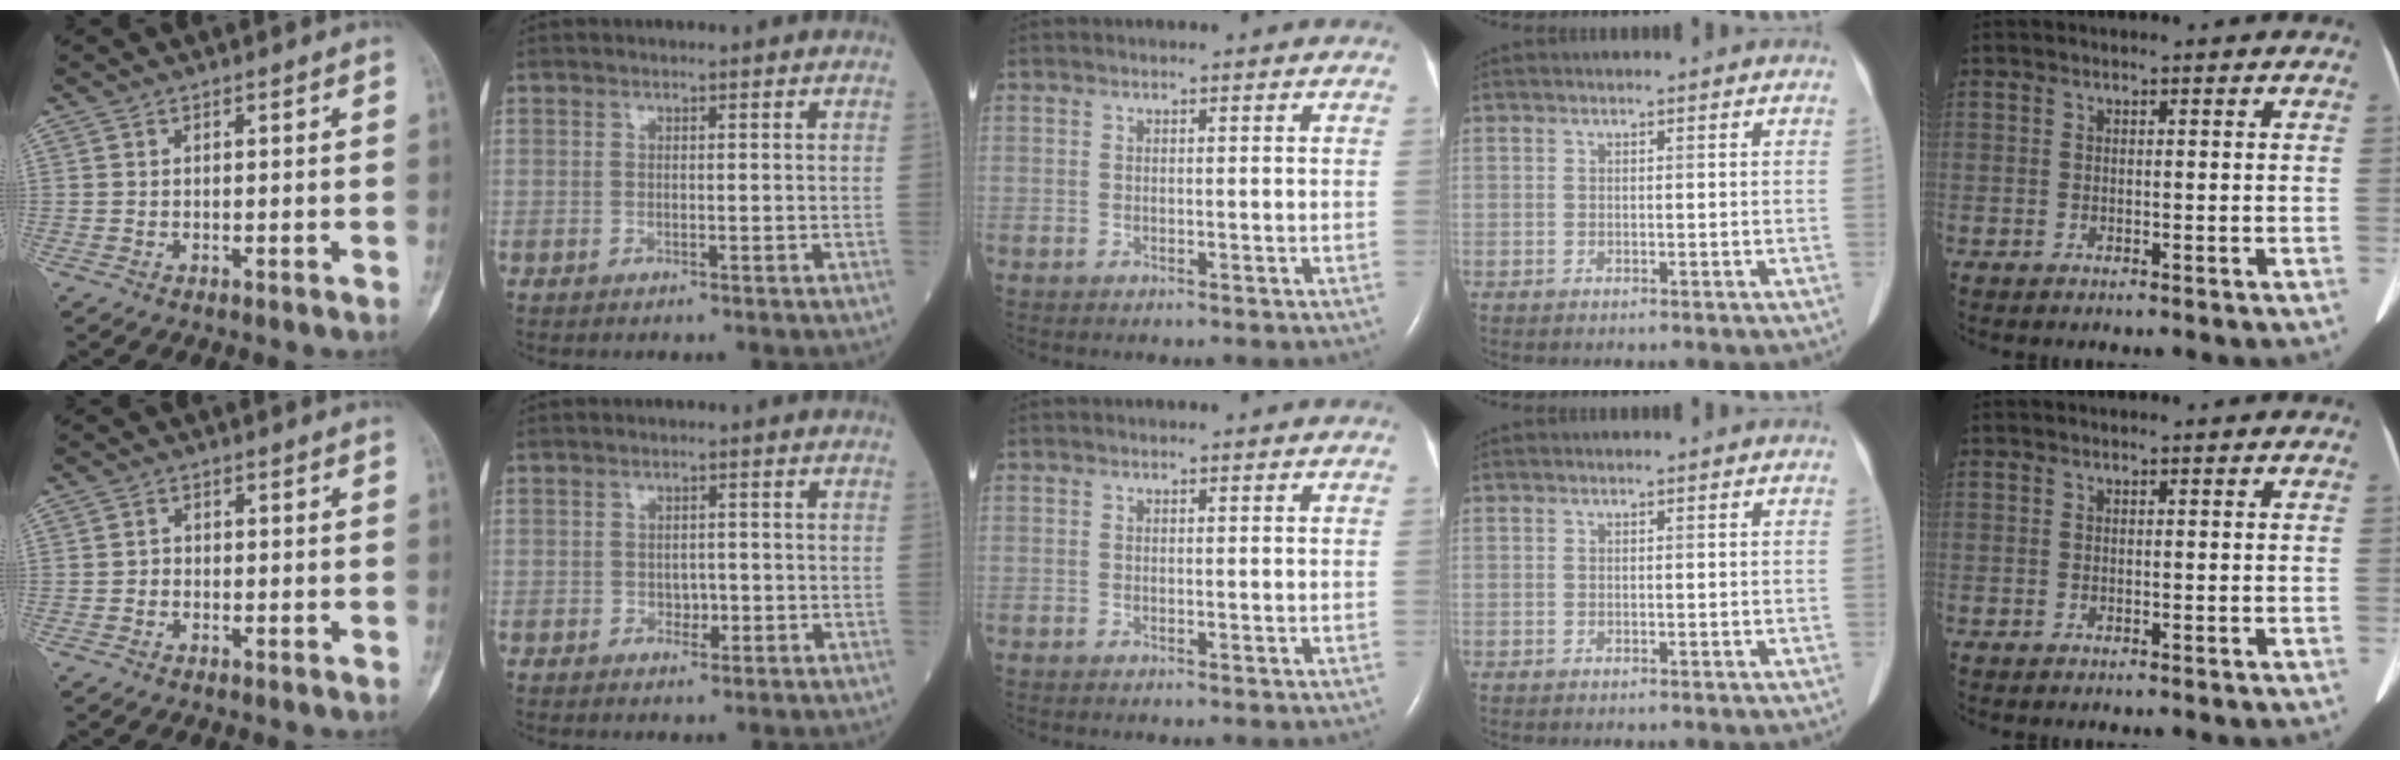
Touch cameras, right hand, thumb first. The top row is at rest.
{"thumb": {"total": 1.3, "force": [-0.4, 1.1, 0.5], "torque": [0.000, 0.006, -0.009]}, "index": {"total": 1.8, "force": [-0.6, 1.2, 1.2], "torque": [-0.014, 0.003, -0.006]}}